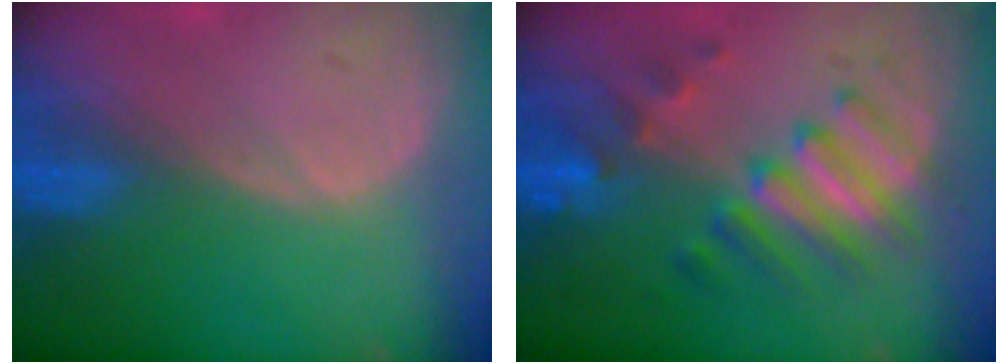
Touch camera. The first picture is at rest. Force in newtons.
{"total": 7.7, "press": 7.6, "slide": 1.3}